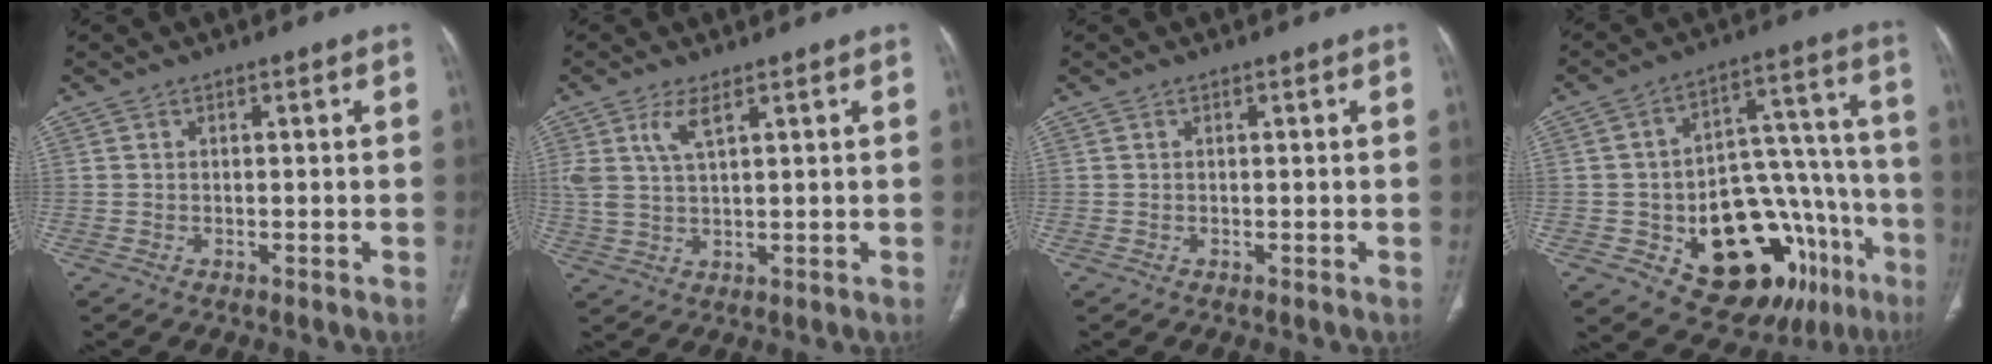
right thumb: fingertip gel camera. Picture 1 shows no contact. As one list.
[{"total": 5.0, "force": [2.6, 1.7, 4.0], "torque": [-0.090, -0.009, 0.062]}, {"total": 0.0}, {"total": 25.4, "force": [-10.8, 14.0, 18.3], "torque": [-0.183, 0.082, -0.137]}]